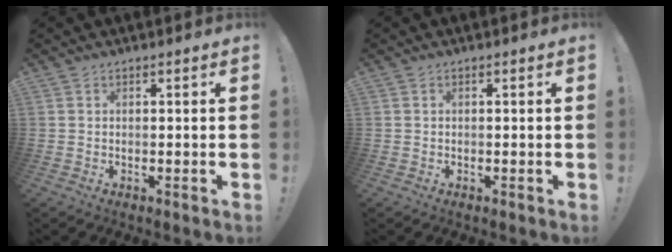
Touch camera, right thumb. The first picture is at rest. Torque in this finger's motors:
{"motor_torque": [-0.08, 0.16, -0.43, 0.07, 0.00]}